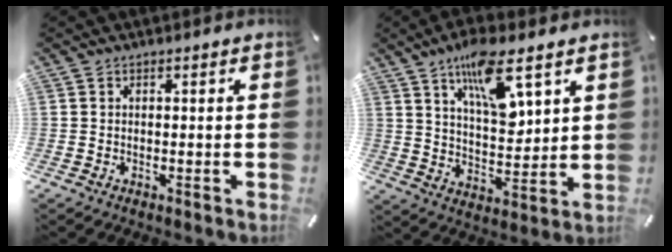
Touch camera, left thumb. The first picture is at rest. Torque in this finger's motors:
{"motor_torque": [1.33, 0.65, 0.71, 0.06, 0.16]}